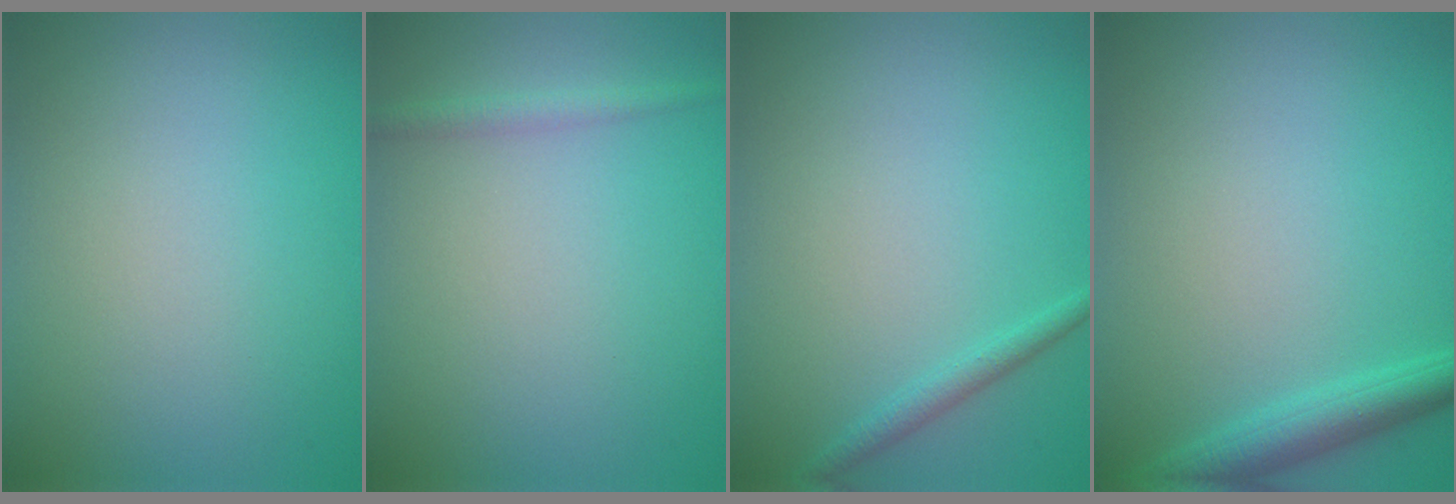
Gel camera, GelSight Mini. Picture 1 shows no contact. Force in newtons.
{"total": 1.2, "press": 1.2, "slide": 0.1}
{"total": 1.2, "press": 1.2, "slide": 0.0}
{"total": 3.0, "press": 3.0, "slide": 0.2}